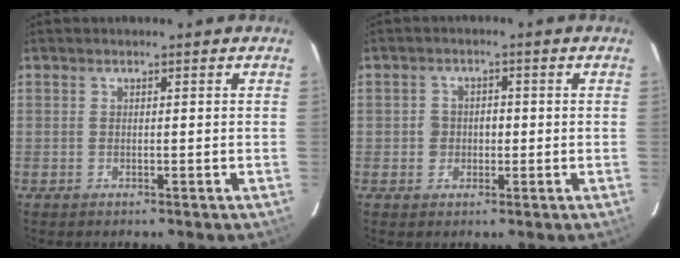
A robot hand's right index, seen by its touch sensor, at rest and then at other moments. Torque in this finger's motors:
{"motor_torque": [0.03, 0.02, 0.01, 0.03]}